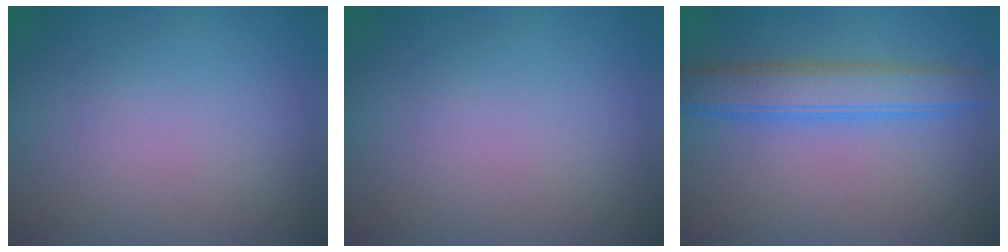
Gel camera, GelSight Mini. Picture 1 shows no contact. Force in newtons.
{"total": 0.0}
{"total": 4.0, "press": 4.0, "slide": 0.1}